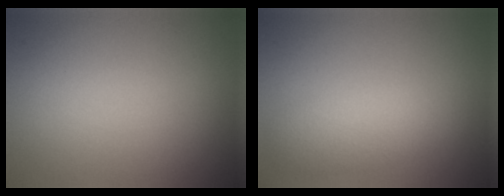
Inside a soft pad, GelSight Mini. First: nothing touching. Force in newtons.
{"total": 3.5, "press": 3.5, "slide": 0.1}